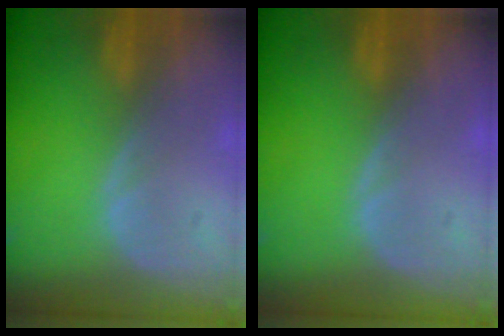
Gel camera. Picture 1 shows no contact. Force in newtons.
{"total": 0.0}